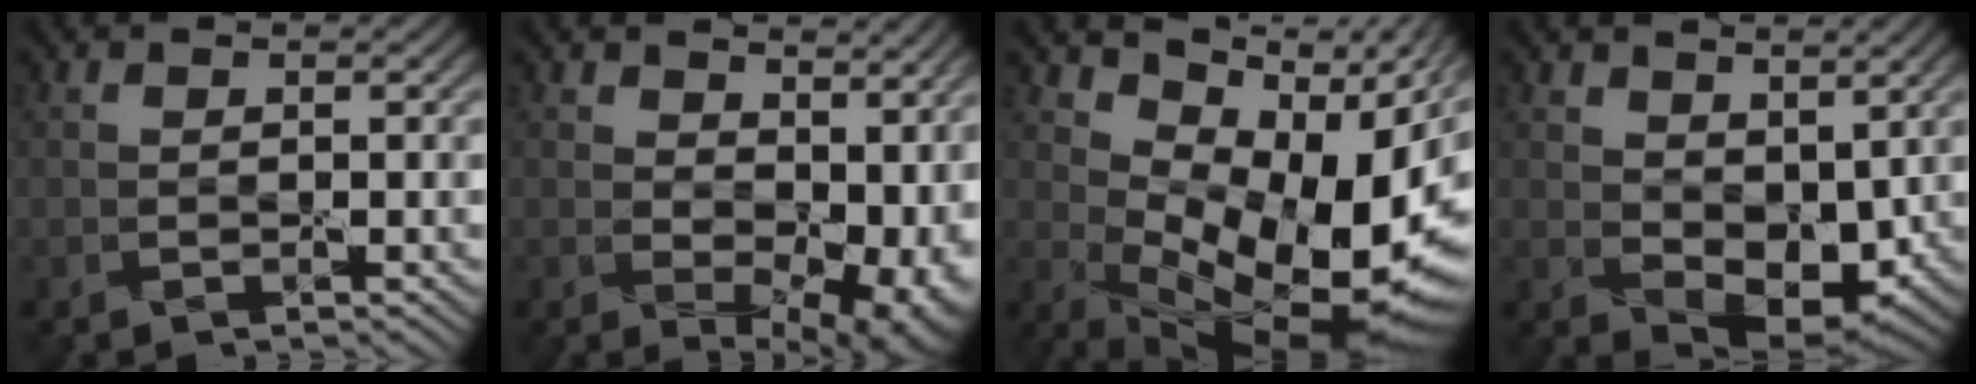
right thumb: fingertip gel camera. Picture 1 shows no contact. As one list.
[{"total": 12.9, "force": [2.2, 8.3, 9.6], "torque": [-0.117, -0.026, 0.081]}, {"total": 16.3, "force": [1.9, 8.9, 13.6], "torque": [-0.196, -0.023, 0.058]}, {"total": 7.6, "force": [1.7, 4.7, 5.7], "torque": [-0.106, -0.015, 0.037]}]